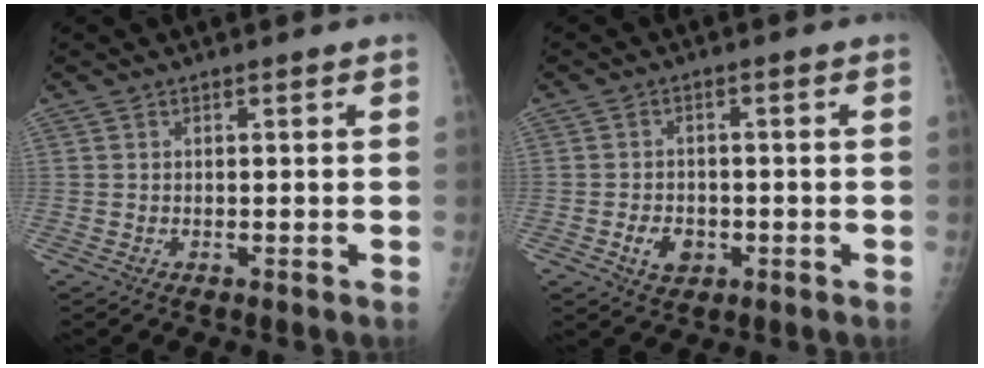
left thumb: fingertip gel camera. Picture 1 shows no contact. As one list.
[{"total": 4.7, "force": [-1.8, 3.5, 2.7], "torque": [-0.033, 0.010, -0.026]}]